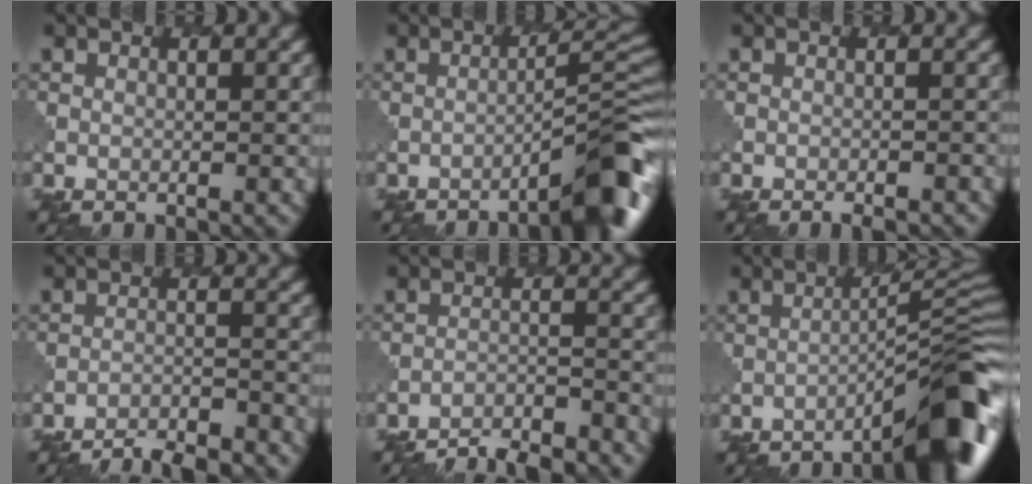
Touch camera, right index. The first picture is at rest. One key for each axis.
{"total": 6.7, "fx": -4.5, "fy": 0.8, "fz": 5.0, "tx": -0.055, "ty": 0.025, "tz": -0.068}
{"total": 1.7, "fx": -1.4, "fy": 0.4, "fz": 0.8, "tx": -0.002, "ty": 0.004, "tz": -0.020}
{"total": 5.4, "fx": -5.1, "fy": 0.9, "fz": 1.5, "tx": -0.026, "ty": -0.009, "tz": -0.077}
{"total": 6.2, "fx": -5.9, "fy": 1.0, "fz": 1.5, "tx": -0.019, "ty": -0.008, "tz": -0.090}
{"total": 9.4, "fx": -5.8, "fy": 1.4, "fz": 7.3, "tx": -0.087, "ty": 0.023, "tz": -0.085}